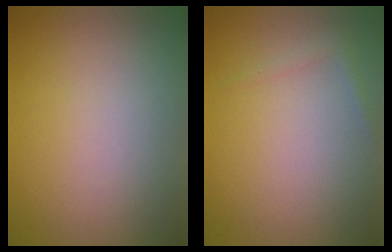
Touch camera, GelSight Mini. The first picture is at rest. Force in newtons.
{"total": 0.7, "press": 0.7, "slide": 0.1}